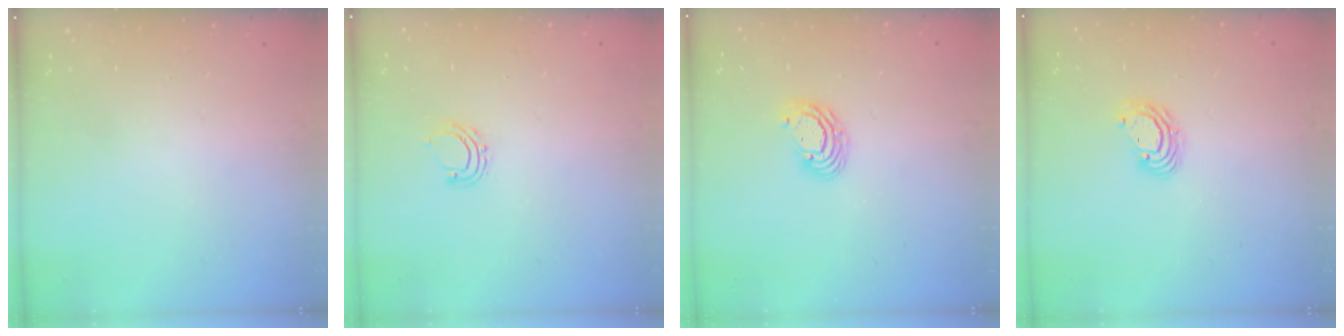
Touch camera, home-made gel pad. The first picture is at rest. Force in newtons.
{"total": 5.4, "press": 5.3, "slide": 0.7}
{"total": 5.4, "press": 5.4, "slide": 0.2}
{"total": 5.7, "press": 5.7, "slide": 0.2}